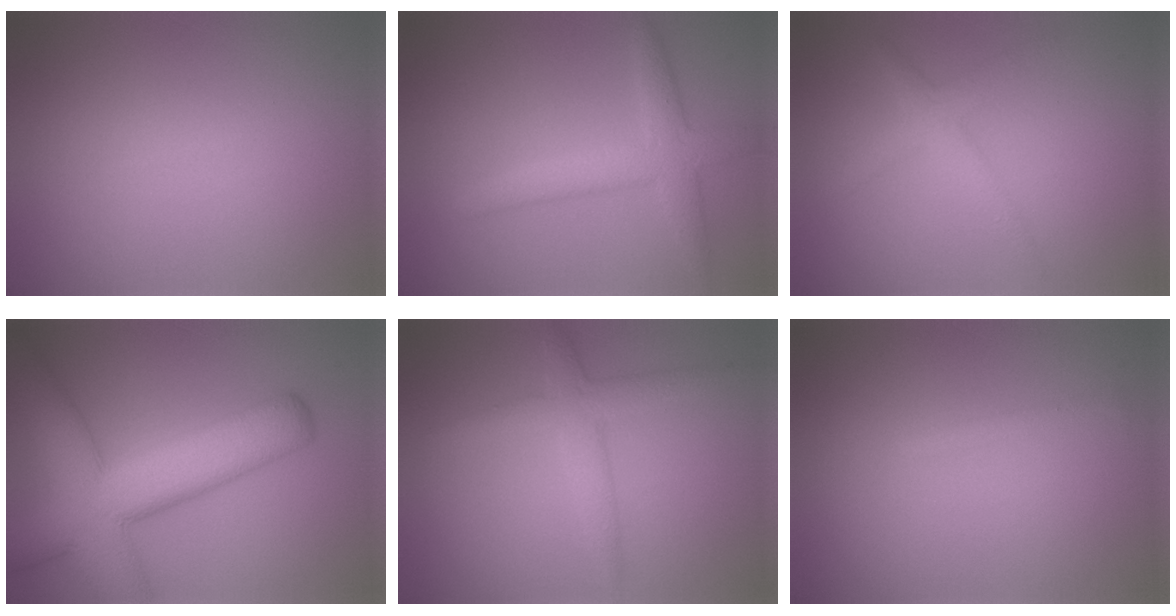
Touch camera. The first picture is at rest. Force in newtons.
{"total": 2.8, "press": 2.8, "slide": 0.2}
{"total": 2.4, "press": 2.4, "slide": 0.1}
{"total": 10.8, "press": 10.8, "slide": 0.5}
{"total": 3.0, "press": 3.0, "slide": 0.0}
{"total": 0.6, "press": 0.6, "slide": 0.0}